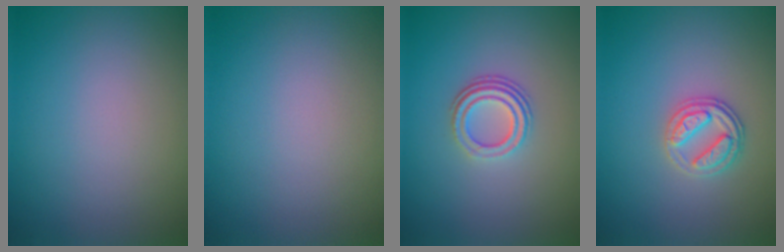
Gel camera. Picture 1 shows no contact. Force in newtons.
{"total": 0.0}
{"total": 3.2, "press": 2.2, "slide": 2.3}
{"total": 2.6, "press": 2.4, "slide": 1.0}